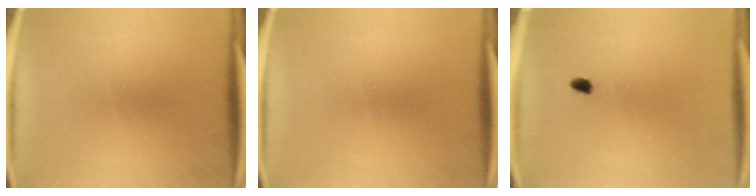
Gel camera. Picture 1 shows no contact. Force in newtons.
{"total": 0.0}
{"total": 1.2}